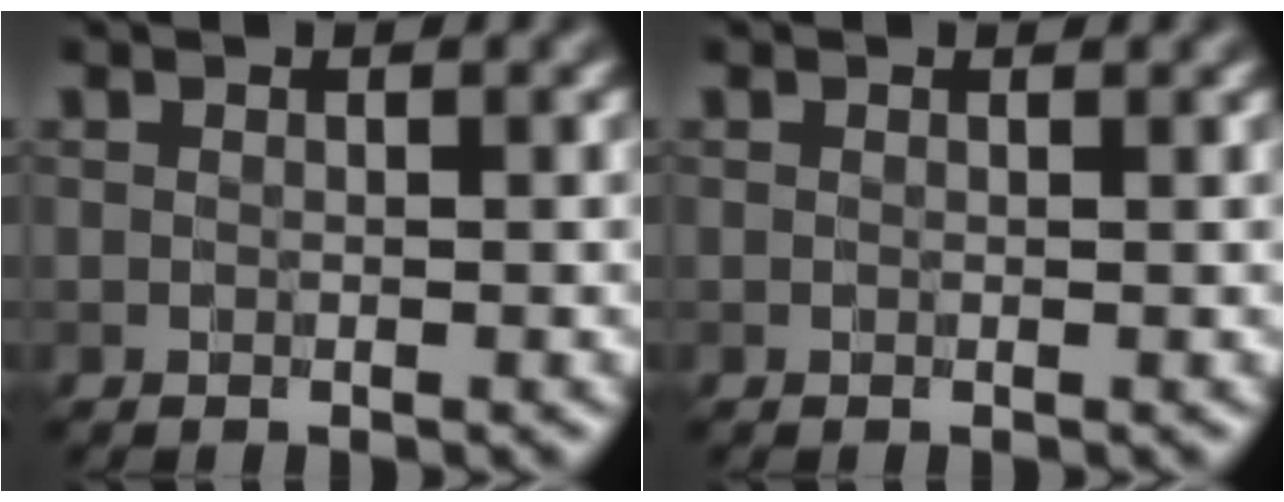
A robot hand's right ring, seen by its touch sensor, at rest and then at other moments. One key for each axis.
{"total": 0.0}